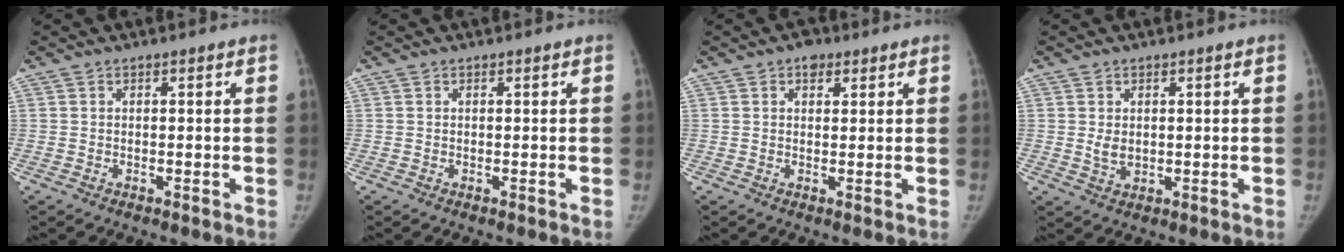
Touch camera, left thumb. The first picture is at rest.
{"total": 0.0}
{"total": 3.0, "force": [1.7, 2.1, 1.3], "torque": [-0.002, -0.005, 0.021]}
{"total": 2.8, "force": [0.5, 2.0, 1.8], "torque": [-0.024, -0.008, 0.016]}